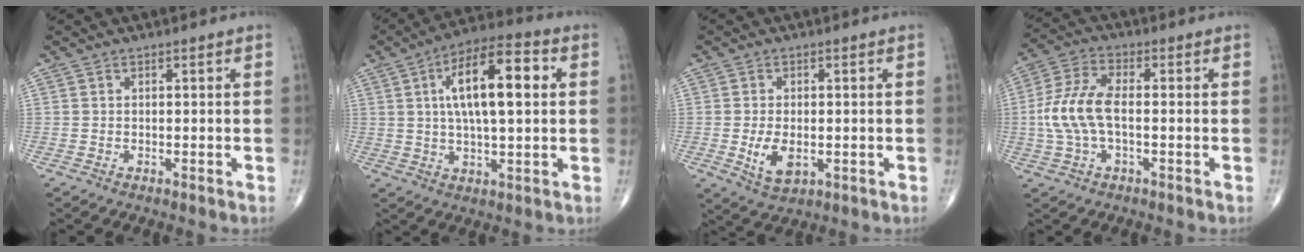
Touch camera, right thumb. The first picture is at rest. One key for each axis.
{"total": 15.5, "fx": 3.1, "fy": 5.7, "fz": 14.1, "tx": -0.223, "ty": 0.016, "tz": 0.044}
{"total": 6.1, "fx": -1.0, "fy": 3.4, "fz": 4.9, "tx": -0.085, "ty": -0.010, "tz": -0.009}
{"total": 9.9, "fx": -0.8, "fy": 4.7, "fz": 8.7, "tx": -0.201, "ty": 0.024, "tz": -0.017}